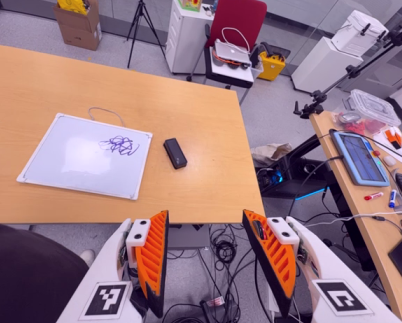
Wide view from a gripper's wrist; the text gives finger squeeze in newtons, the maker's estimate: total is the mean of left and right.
{"total": 0.0}